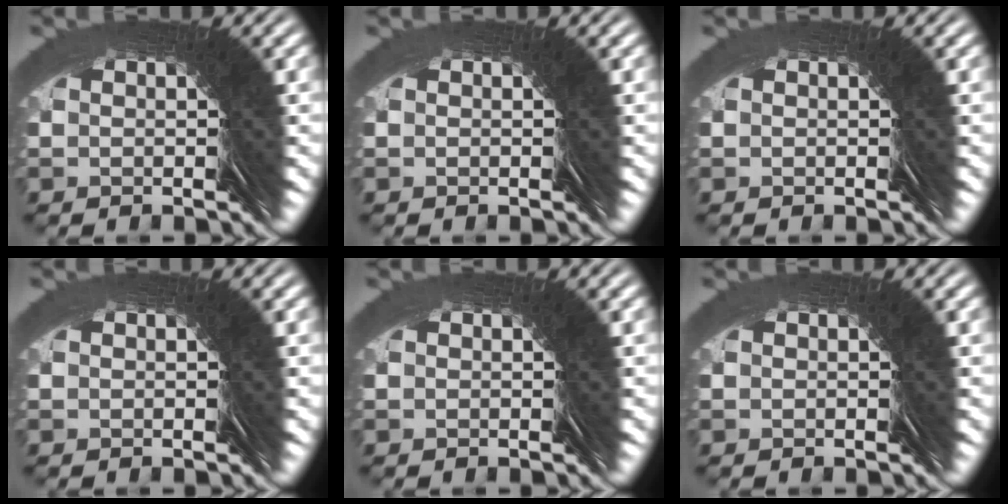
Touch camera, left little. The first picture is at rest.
{"total": 0.0}
{"total": 0.0}
{"total": 0.0}
{"total": 0.0}
{"total": 0.0}